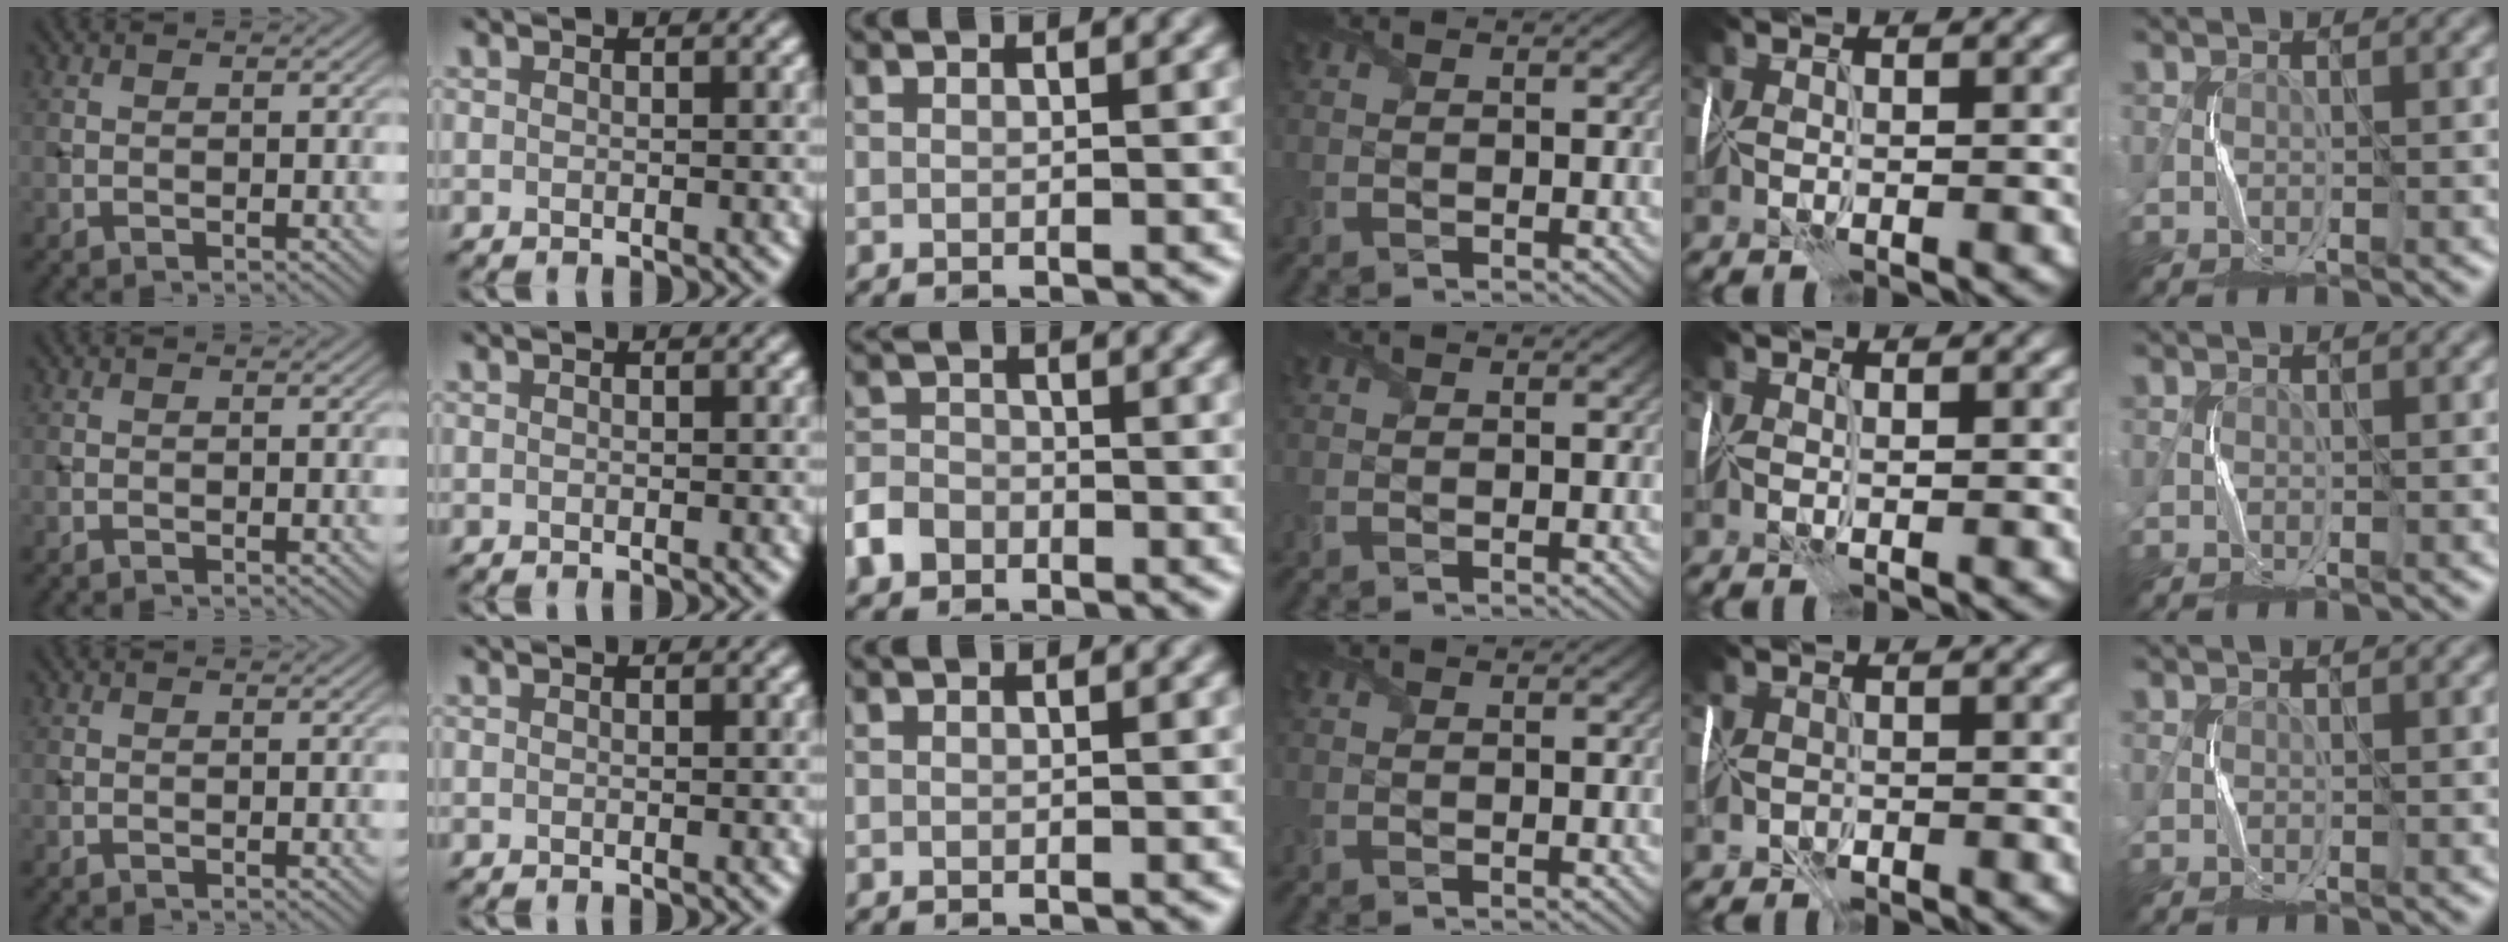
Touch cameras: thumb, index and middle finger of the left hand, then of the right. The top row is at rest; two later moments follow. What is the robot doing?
{"motion": "fold", "object": "tissue"}